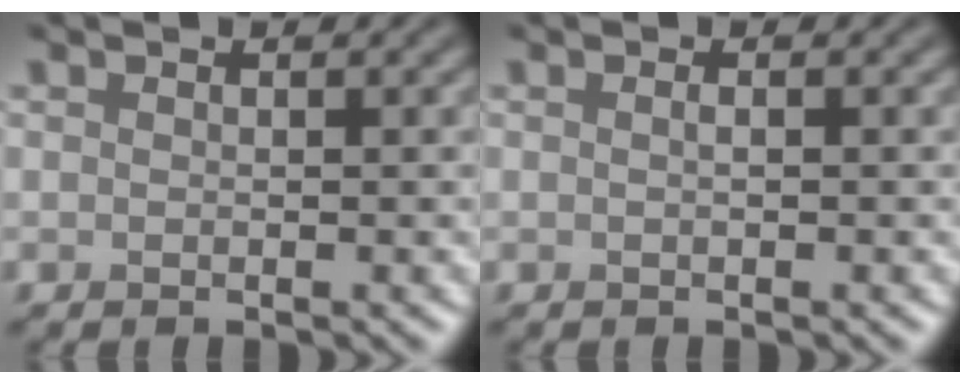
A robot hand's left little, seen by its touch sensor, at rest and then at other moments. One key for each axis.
{"total": 0.5, "fx": 0.0, "fy": 0.1, "fz": 0.5, "tx": -0.011, "ty": 0.002, "tz": 0.001}